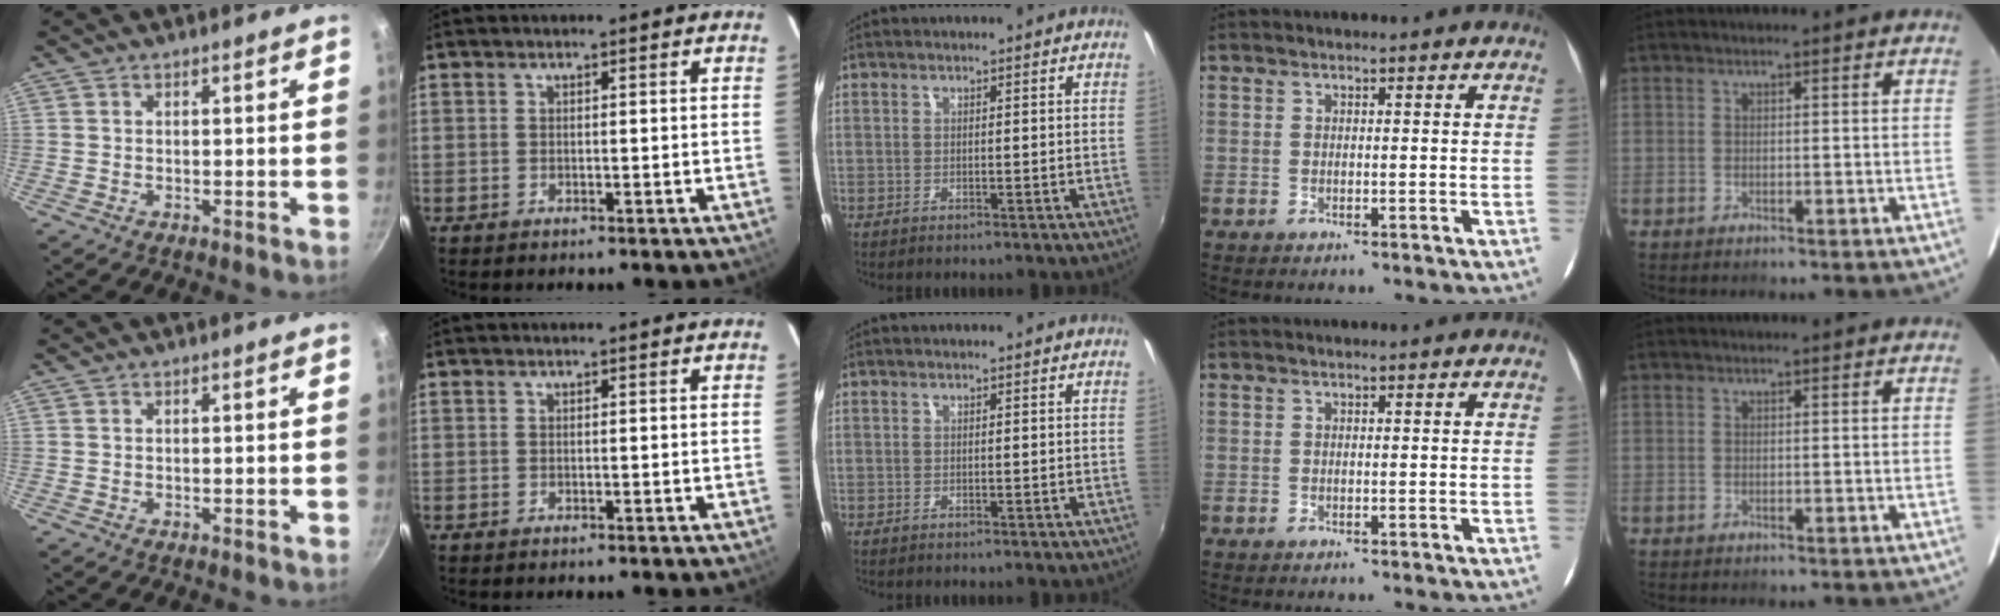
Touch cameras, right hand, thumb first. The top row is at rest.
{}